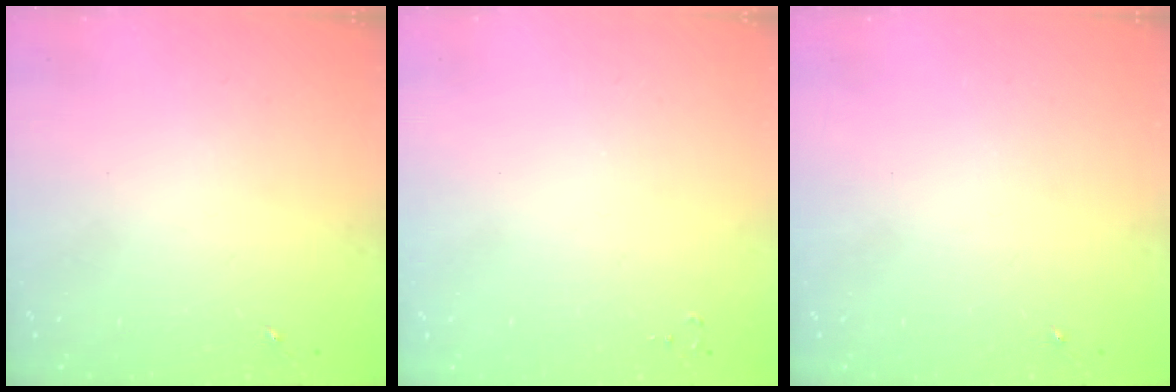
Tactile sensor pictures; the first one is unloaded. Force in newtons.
{"total": 2.0, "press": 2.0, "slide": 0.3}
{"total": 0.0}